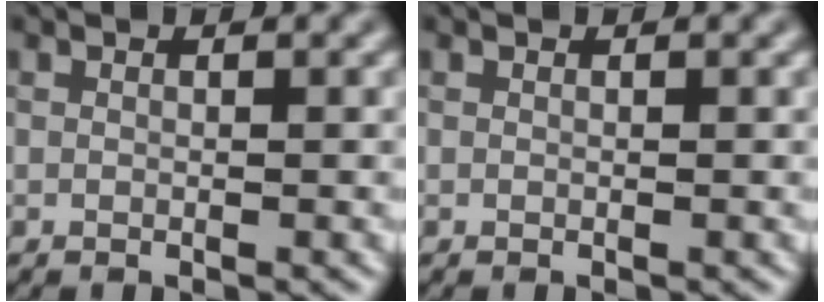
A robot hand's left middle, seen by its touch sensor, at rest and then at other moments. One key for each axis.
{"total": 0.0}